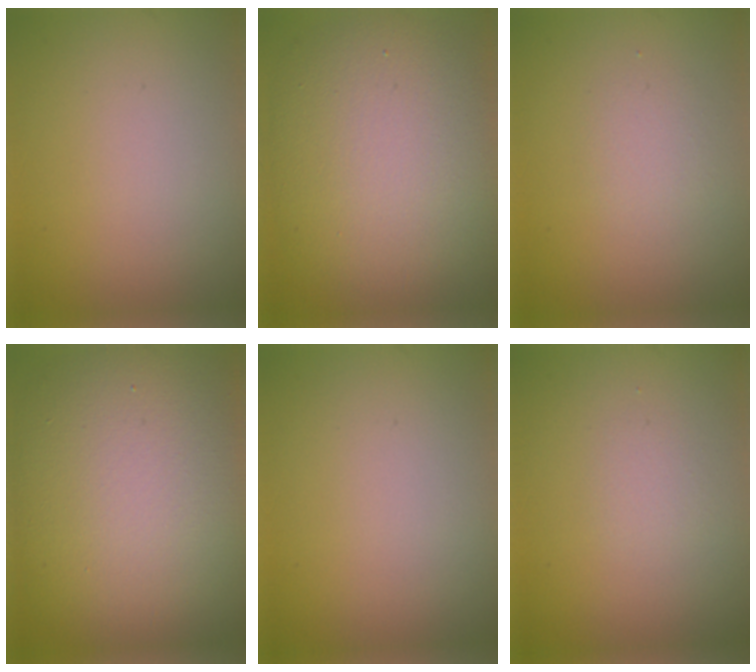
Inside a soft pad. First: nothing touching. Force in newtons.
{"total": 11.9, "press": 11.8, "slide": 0.7}
{"total": 1.3, "press": 1.3, "slide": 0.1}
{"total": 15.3, "press": 15.3, "slide": 0.8}
{"total": 0.0}
{"total": 0.9, "press": 0.9, "slide": 0.0}